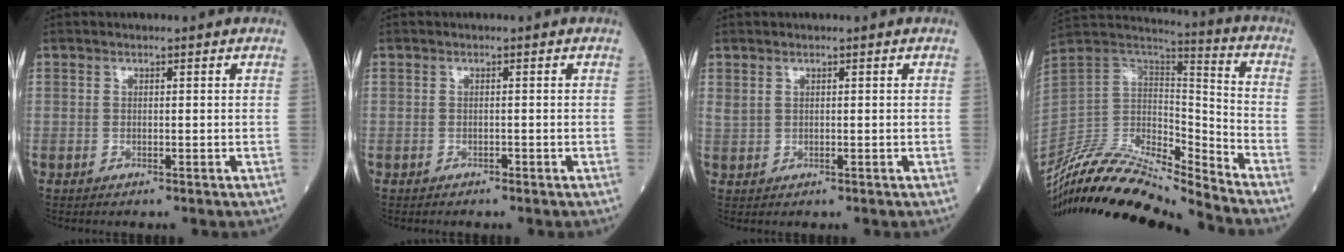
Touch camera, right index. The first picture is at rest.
{"total": 0.0}
{"total": 1.0, "force": [0.7, 0.4, 0.6], "torque": [-0.018, 0.007, 0.022]}
{"total": 22.1, "force": [-20.4, 1.6, 8.4], "torque": [-0.181, 0.016, -0.363]}